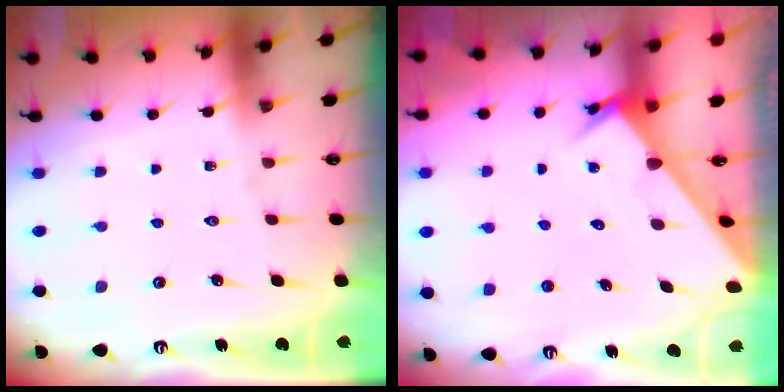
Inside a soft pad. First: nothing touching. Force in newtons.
{"total": 2.9, "press": 2.9, "slide": 0.1}